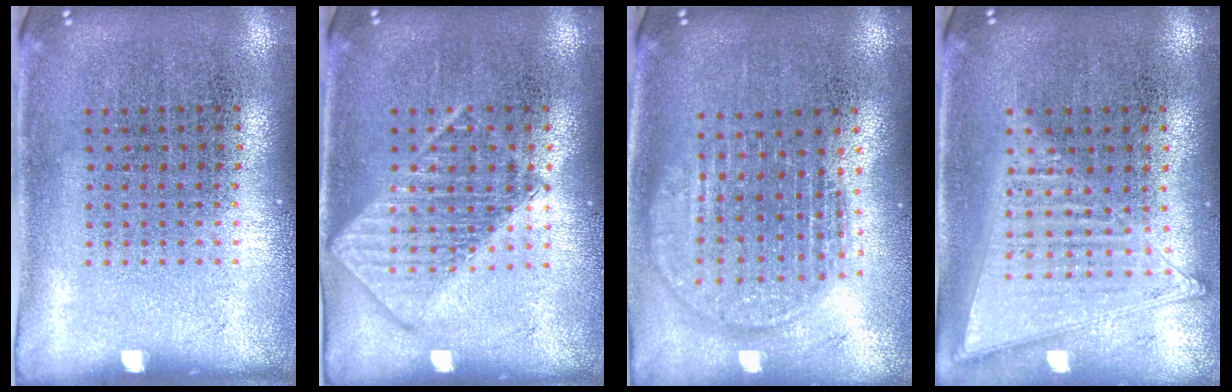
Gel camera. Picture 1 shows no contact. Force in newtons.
{"total": 2.7, "press": 2.7, "slide": 0.4}
{"total": 1.8, "press": 1.5, "slide": 0.9}
{"total": 1.4, "press": 1.4, "slide": 0.1}